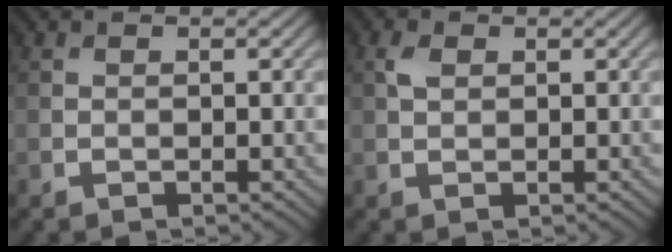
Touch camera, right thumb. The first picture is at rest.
{"total": 1.6, "force": [0.6, 1.0, 1.0], "torque": [-0.024, 0.003, 0.010]}